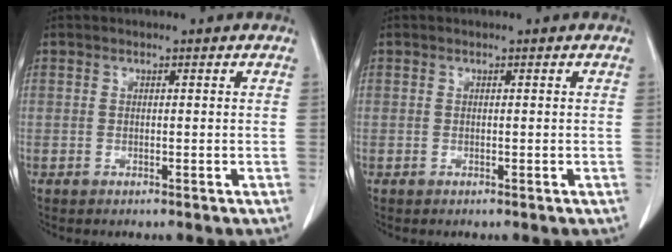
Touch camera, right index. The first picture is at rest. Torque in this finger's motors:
{"motor_torque": [0.00, 0.00, 0.02, 0.00]}